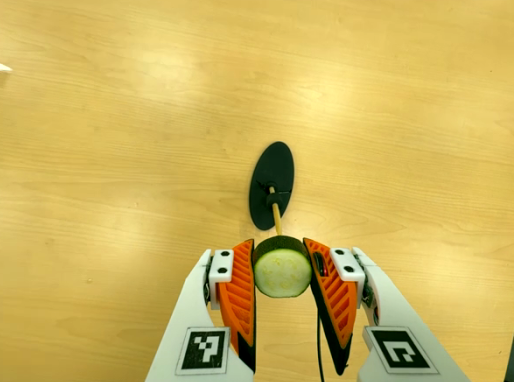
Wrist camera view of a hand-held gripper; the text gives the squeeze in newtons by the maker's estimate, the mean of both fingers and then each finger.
{"total": 12.3, "left": 11.6, "right": 13.0}